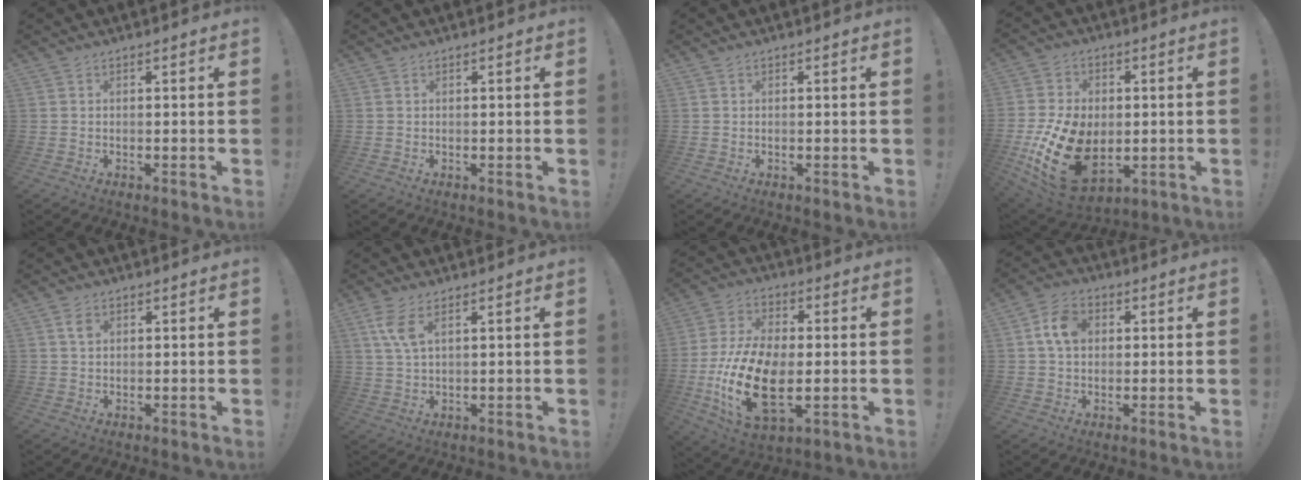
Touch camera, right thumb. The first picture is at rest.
{"total": 0.0}
{"total": 0.0}
{"total": 22.2, "force": [-4.7, 15.1, 15.5], "torque": [-0.288, 0.029, -0.060]}
{"total": 2.4, "force": [1.2, 1.6, 1.4], "torque": [-0.022, -0.001, 0.020]}
{"total": 5.9, "force": [2.8, 2.0, 4.8], "torque": [-0.102, -0.006, 0.050]}
{"total": 21.0, "force": [-4.0, 12.1, 16.6], "torque": [-0.322, 0.015, -0.058]}
{"total": 8.1, "force": [1.8, 5.7, 5.5], "torque": [-0.095, 0.015, 0.039]}